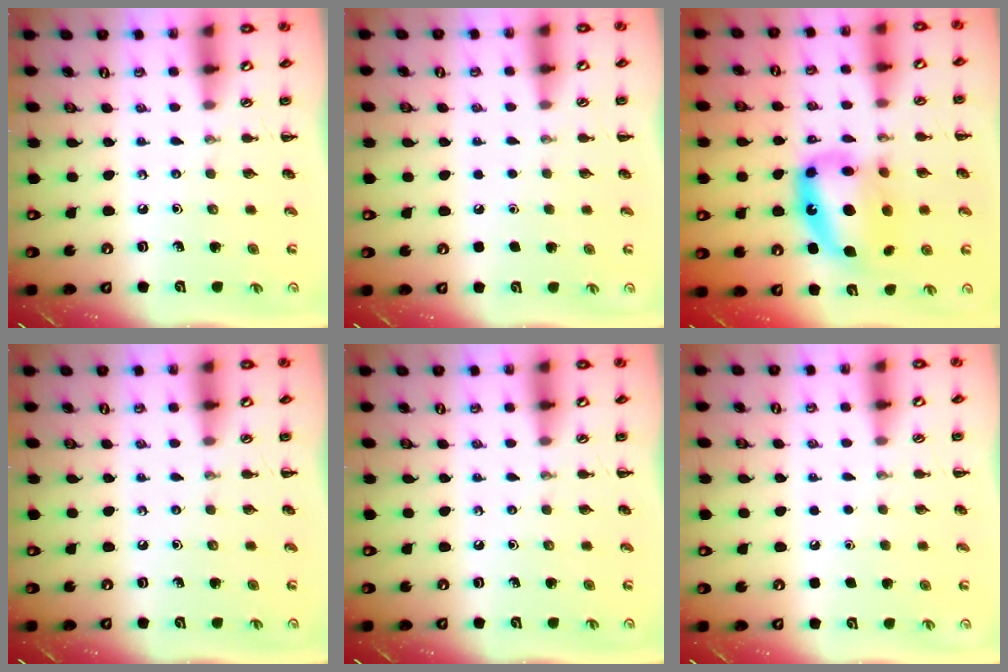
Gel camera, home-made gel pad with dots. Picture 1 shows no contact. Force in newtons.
{"total": 1.8, "press": 1.7, "slide": 0.1}
{"total": 14.3, "press": 13.9, "slide": 3.5}
{"total": 0.0}
{"total": 0.0}
{"total": 1.7, "press": 1.7, "slide": 0.1}